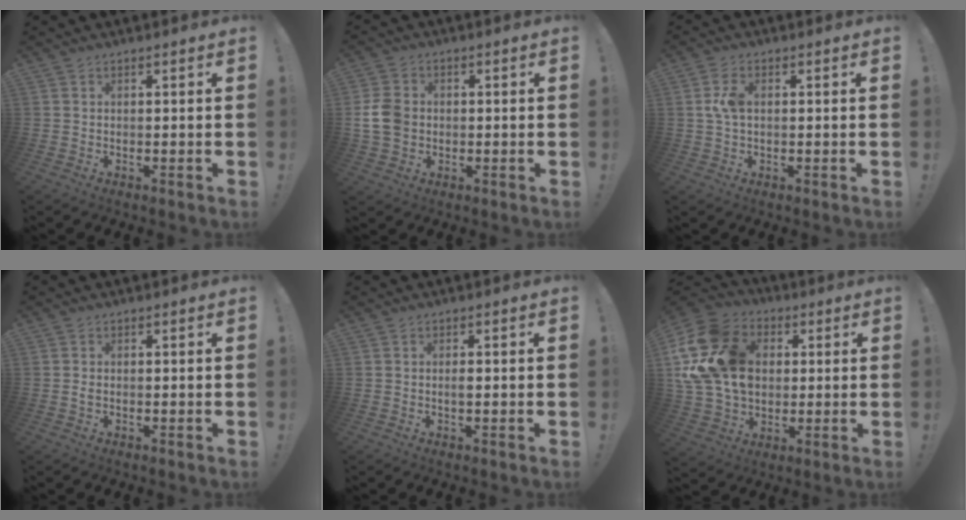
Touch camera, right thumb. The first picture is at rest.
{"total": 8.9, "force": [-0.3, 7.2, 5.1], "torque": [-0.103, 0.011, 0.000]}
{"total": 5.1, "force": [0.5, 2.9, 4.2], "torque": [-0.086, 0.003, 0.006]}
{"total": 0.7, "force": [-0.3, 0.4, 0.6], "torque": [-0.010, 0.001, -0.004]}
{"total": 1.2, "force": [-0.2, 0.3, 1.2], "torque": [-0.015, -0.001, -0.006]}
{"total": 22.7, "force": [4.1, 17.4, 14.0], "torque": [-0.251, -0.010, 0.086]}